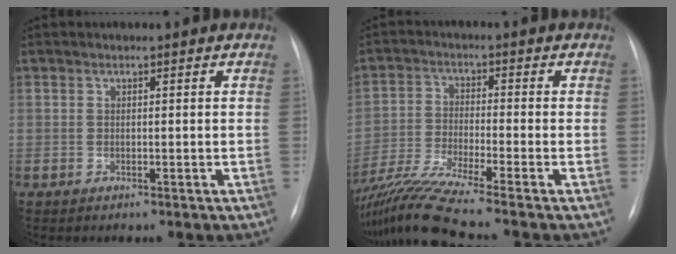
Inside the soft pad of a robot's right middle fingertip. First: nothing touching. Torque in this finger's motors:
{"motor_torque": [0.06, -0.07, 0.38, 0.18]}